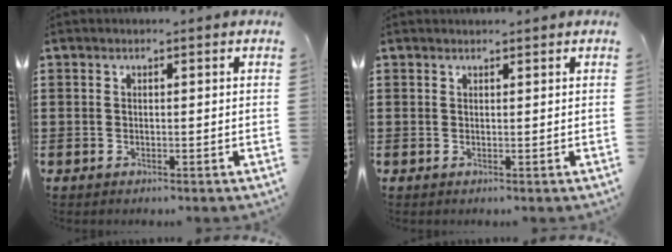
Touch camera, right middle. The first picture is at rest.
{"total": 0.6, "force": [0.6, 0.1, 0.0], "torque": [-0.002, 0.001, 0.011]}